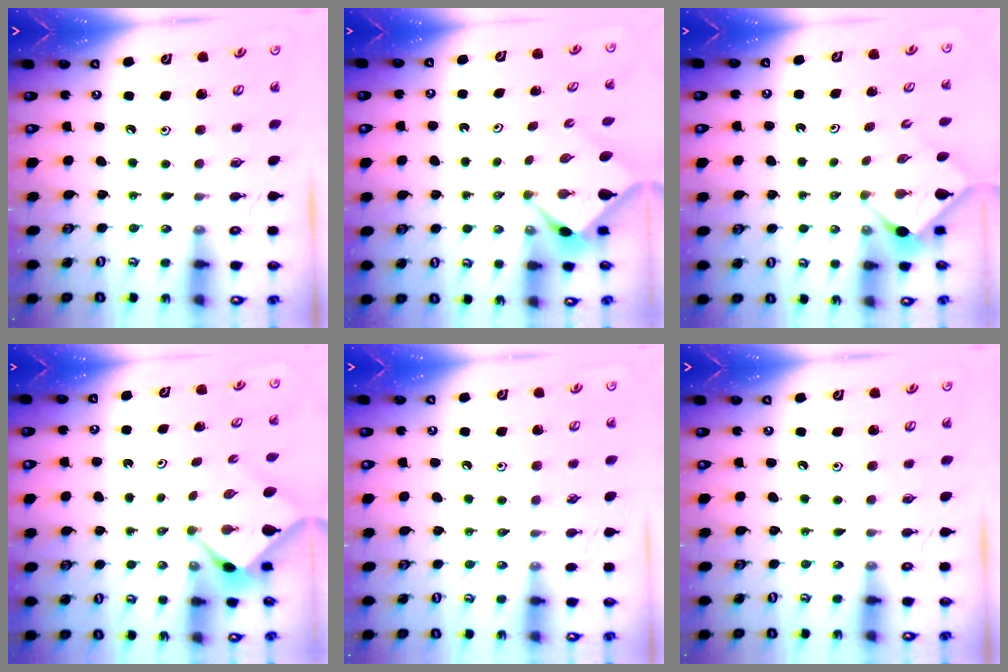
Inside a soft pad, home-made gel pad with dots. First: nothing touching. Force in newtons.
{"total": 2.5, "press": 2.5, "slide": 0.3}
{"total": 2.9, "press": 2.9, "slide": 0.3}
{"total": 2.7, "press": 2.7, "slide": 0.2}
{"total": 4.6, "press": 4.6, "slide": 0.5}
{"total": 0.0}